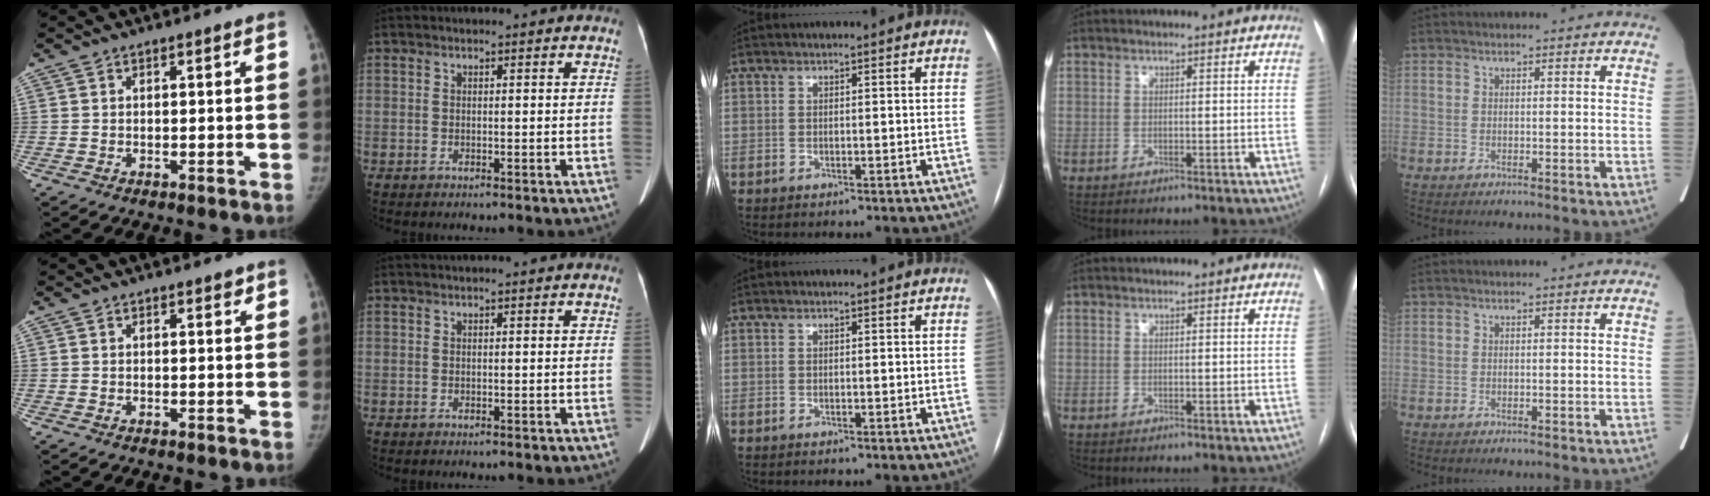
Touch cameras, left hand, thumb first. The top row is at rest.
{"thumb": {"total": 0.9, "force": [0.6, 0.4, 0.4], "torque": [0.001, -0.003, 0.005]}}